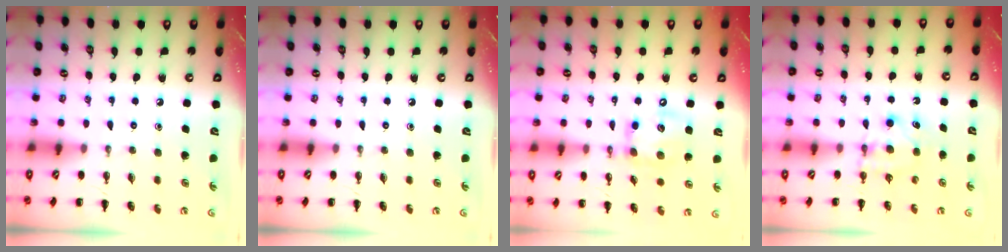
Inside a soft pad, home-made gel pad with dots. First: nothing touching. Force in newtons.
{"total": 0.0}
{"total": 12.8, "press": 12.7, "slide": 1.7}
{"total": 5.7, "press": 5.5, "slide": 1.5}